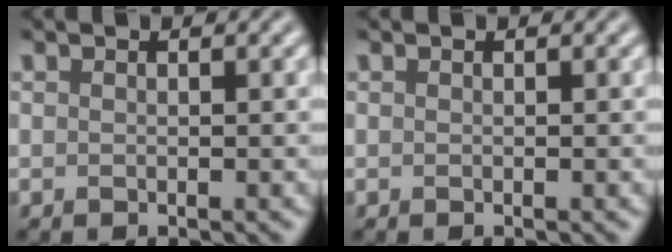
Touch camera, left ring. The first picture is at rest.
{"total": 0.0}